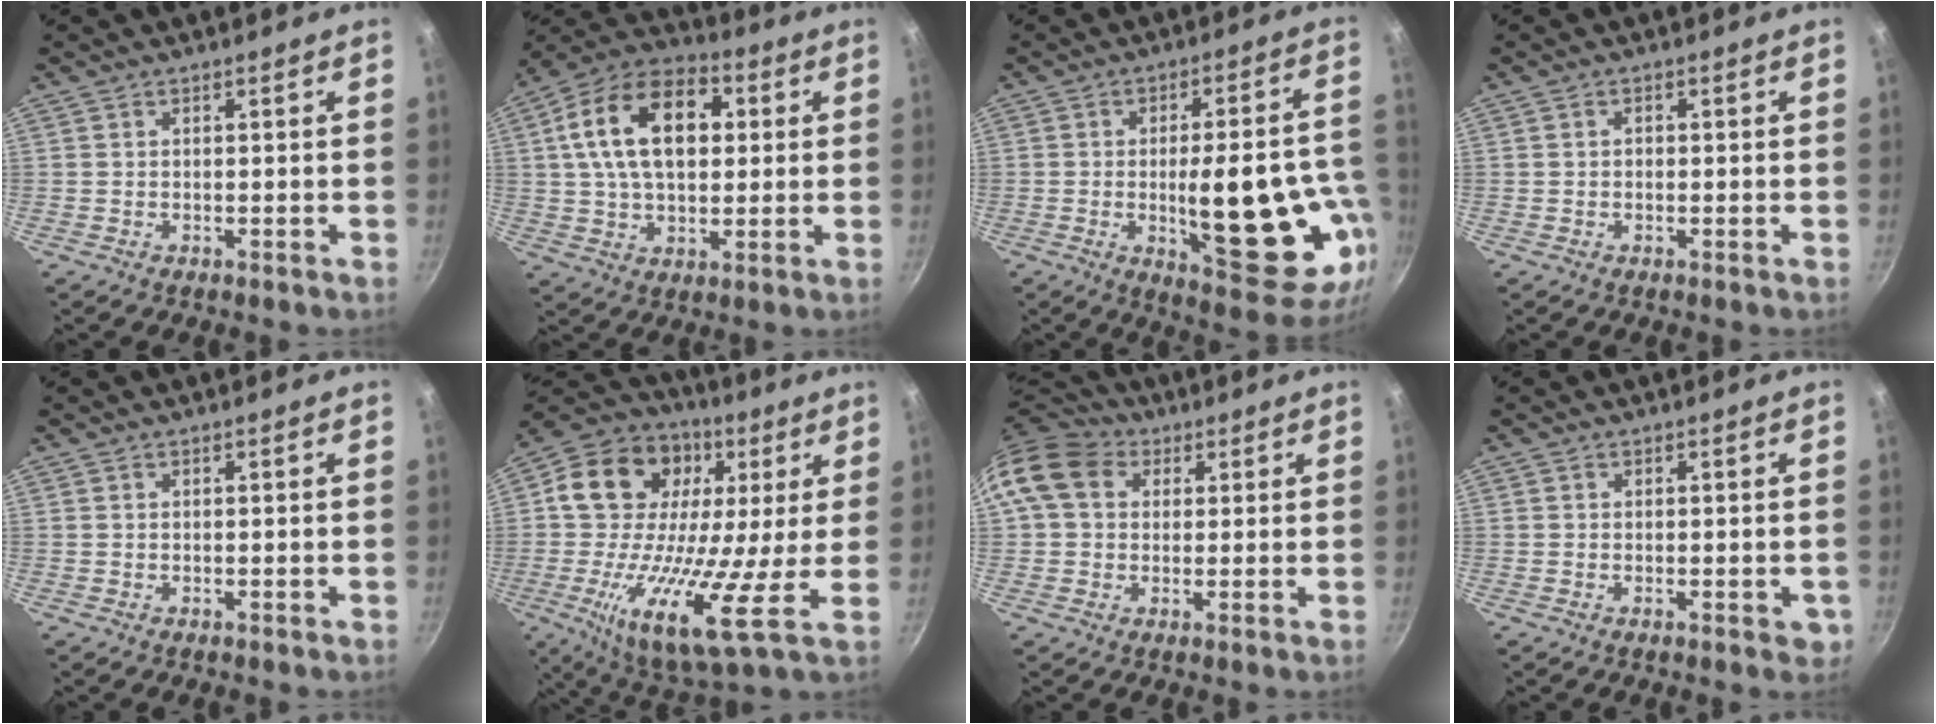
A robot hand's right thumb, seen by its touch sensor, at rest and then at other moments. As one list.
[{"total": 19.1, "force": [4.0, 12.1, 14.2], "torque": [-0.218, 0.020, 0.052]}, {"total": 22.6, "force": [-4.4, 8.0, 20.6], "torque": [-0.249, 0.006, -0.046]}, {"total": 0.9, "force": [0.0, 0.7, 0.5], "torque": [-0.007, 0.005, 0.000]}, {"total": 0.0}, {"total": 25.8, "force": [3.2, 15.1, 20.6], "torque": [-0.353, 0.000, 0.025]}, {"total": 11.9, "force": [3.6, 9.5, 6.2], "torque": [-0.102, 0.019, 0.049]}, {"total": 2.7, "force": [-0.7, 1.4, 2.2], "torque": [-0.018, -0.003, -0.011]}]